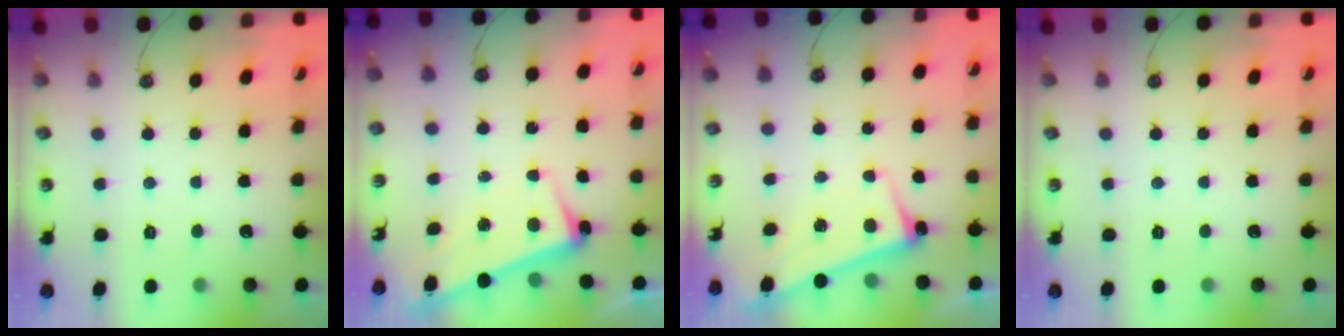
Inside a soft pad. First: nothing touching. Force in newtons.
{"total": 2.5, "press": 2.2, "slide": 1.1}
{"total": 2.5, "press": 2.5, "slide": 0.7}
{"total": 0.0}